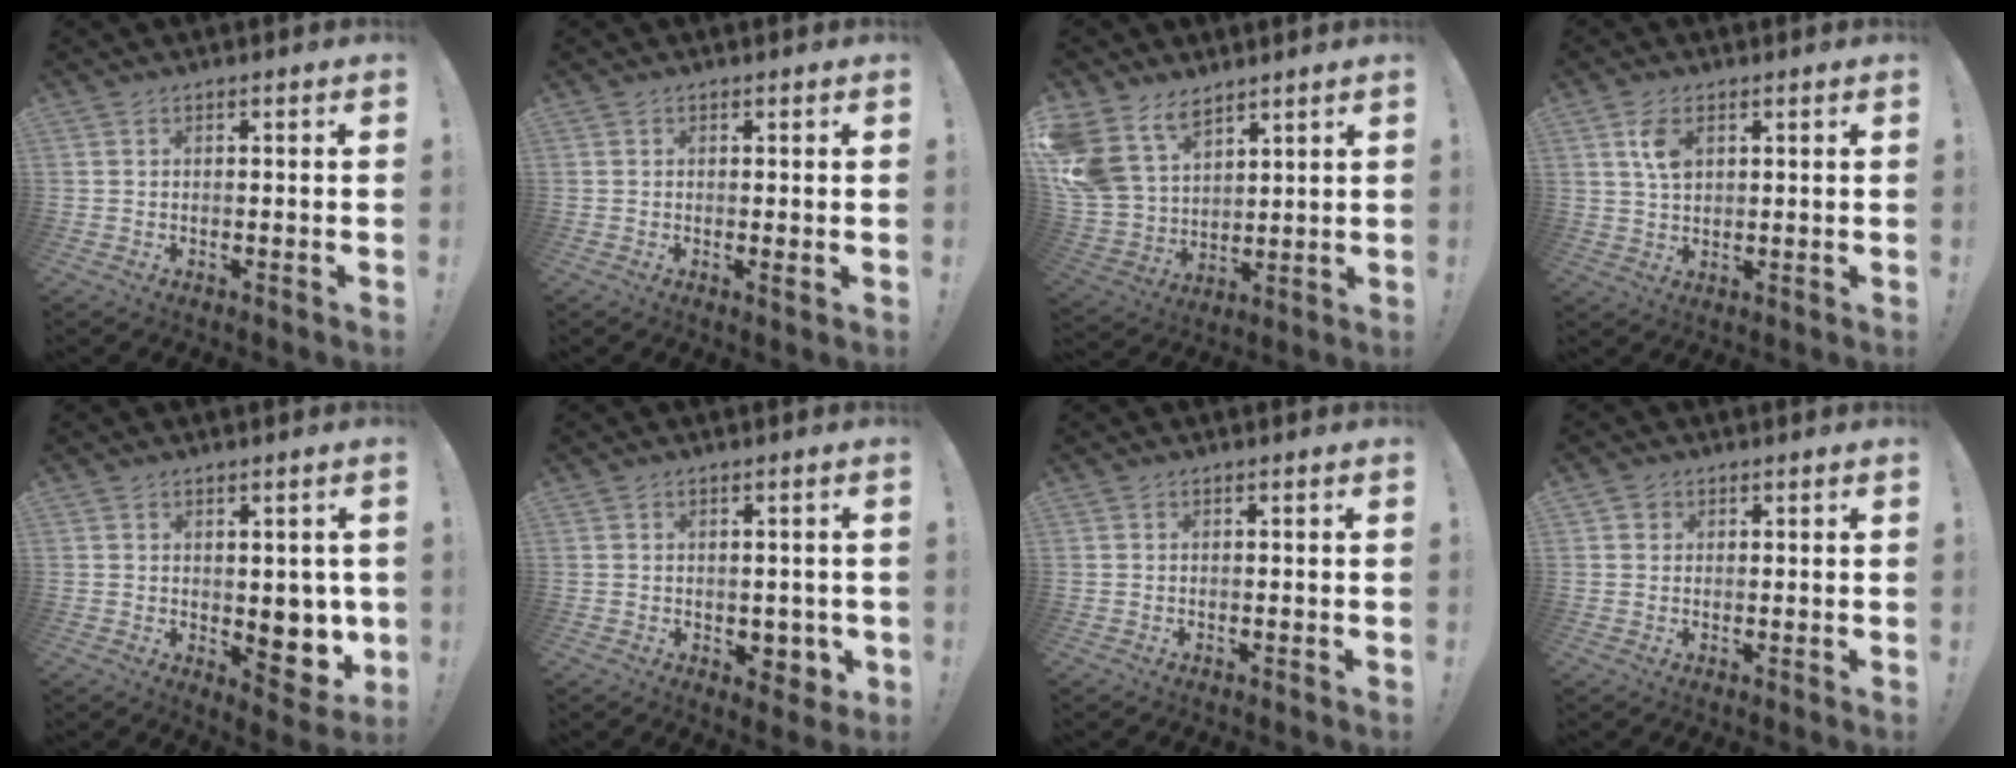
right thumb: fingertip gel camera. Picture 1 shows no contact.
{"total": 1.2, "force": [0.3, 0.1, 1.2], "torque": [-0.009, -0.007, 0.002]}
{"total": 14.4, "force": [9.5, 9.1, 6.0], "torque": [-0.137, -0.064, 0.187]}
{"total": 6.4, "force": [2.5, 3.7, 4.6], "torque": [-0.075, -0.003, 0.046]}
{"total": 9.5, "force": [0.2, 6.5, 6.9], "torque": [-0.053, -0.020, 0.016]}
{"total": 4.8, "force": [-0.4, 3.8, 2.9], "torque": [-0.018, 0.002, -0.003]}
{"total": 0.0}
{"total": 1.7, "force": [0.9, 1.5, 0.2], "torque": [0.003, -0.002, 0.015]}